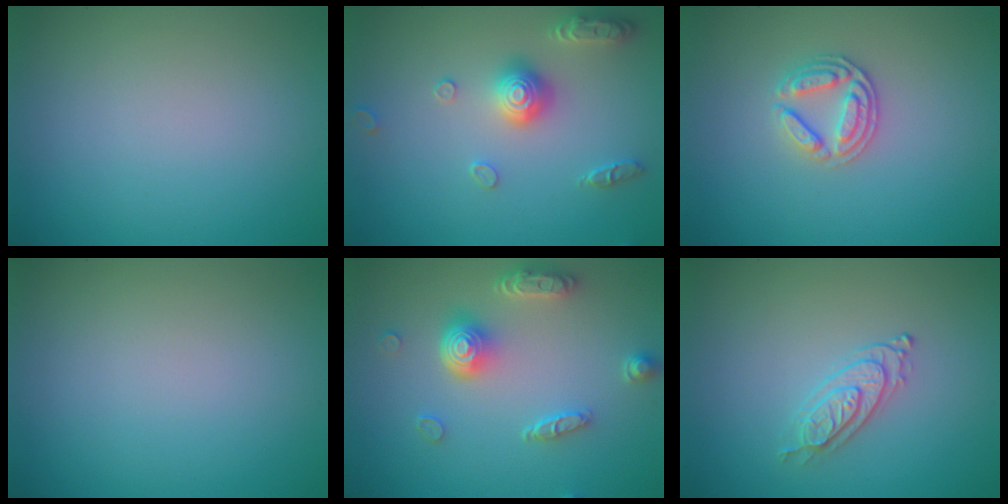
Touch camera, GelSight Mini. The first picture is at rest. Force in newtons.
{"total": 3.2, "press": 3.2, "slide": 0.4}
{"total": 2.6, "press": 2.5, "slide": 0.6}
{"total": 0.0}
{"total": 4.6, "press": 3.6, "slide": 2.9}
{"total": 2.2, "press": 2.0, "slide": 0.7}